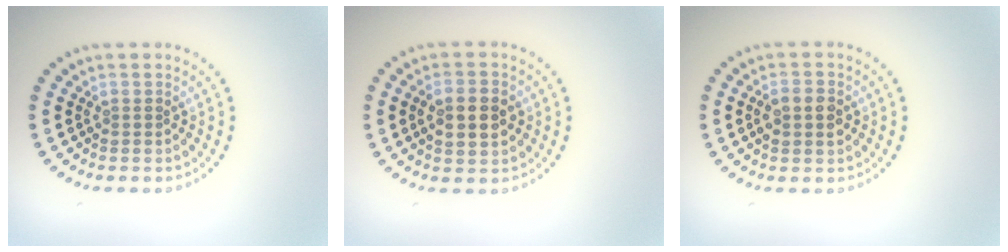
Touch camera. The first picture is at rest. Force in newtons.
{"total": 3.6, "press": 3.6, "slide": 0.0}
{"total": 2.3, "press": 2.3, "slide": 0.0}